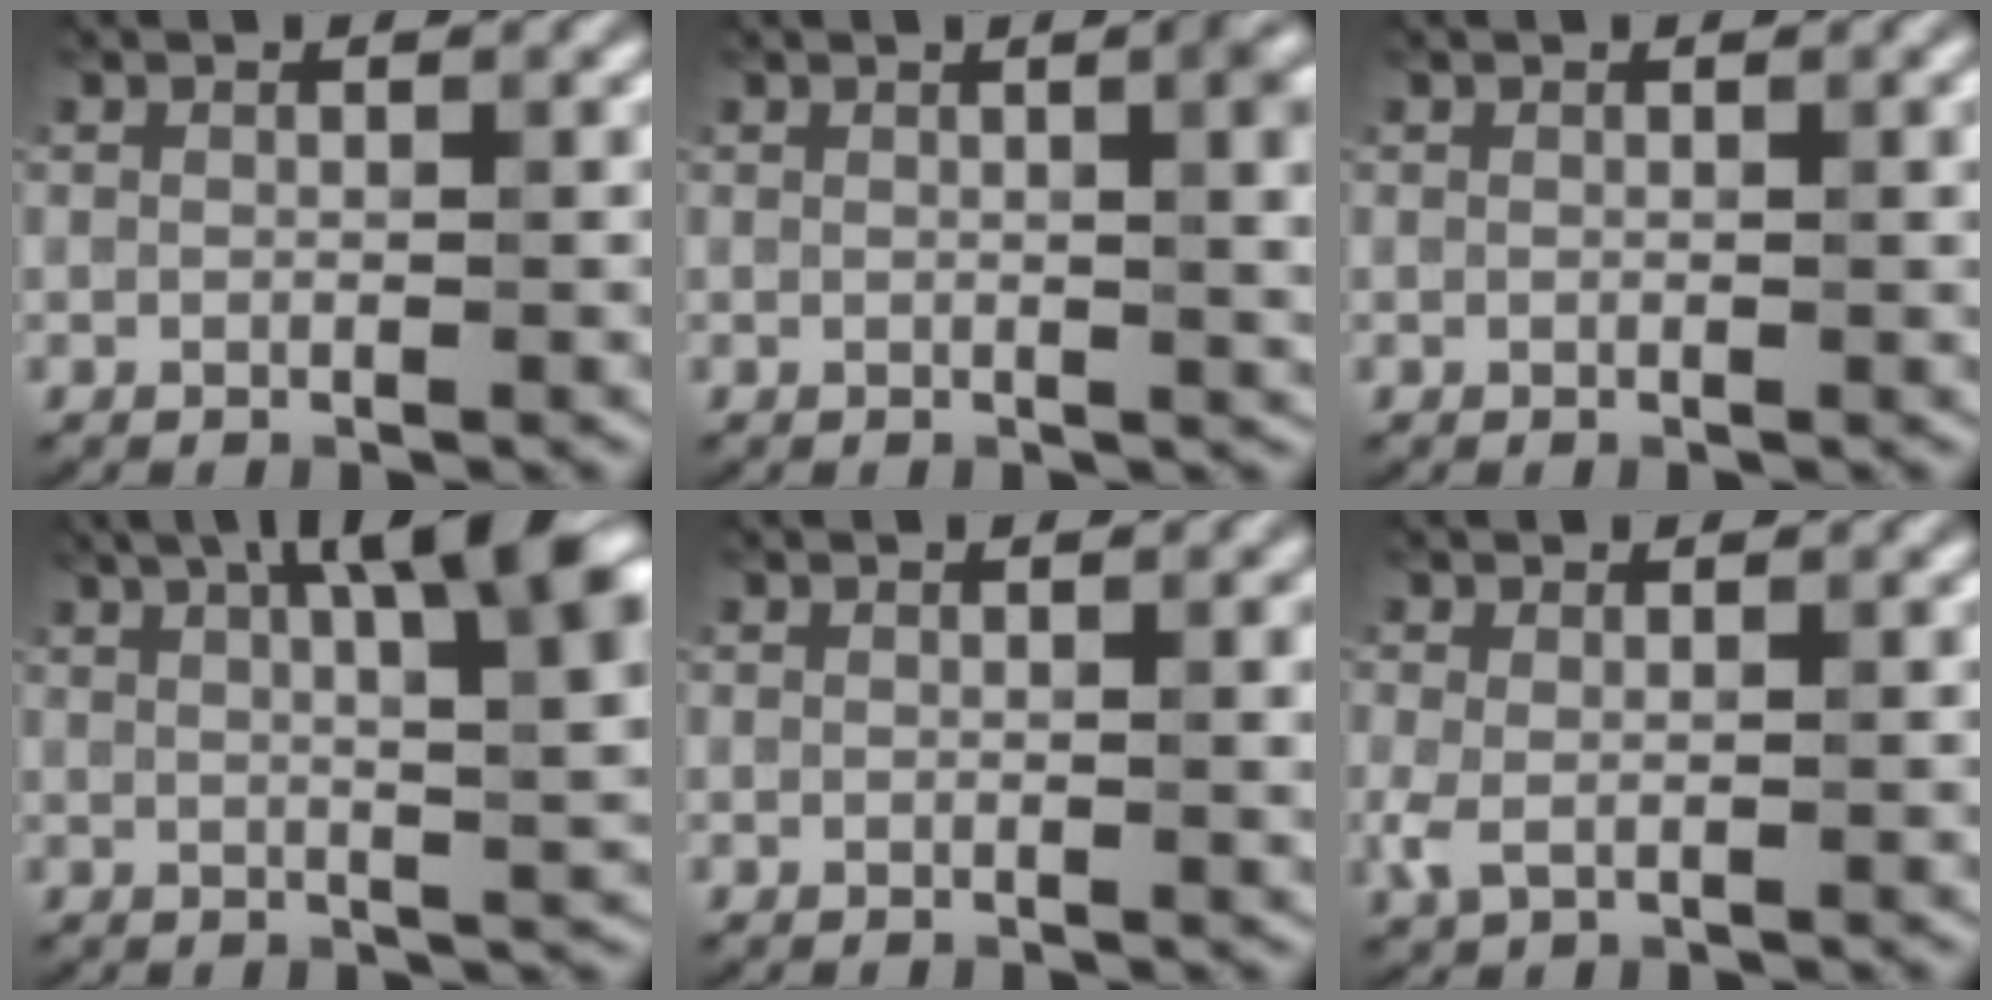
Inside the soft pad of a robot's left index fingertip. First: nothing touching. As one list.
[{"total": 6.5, "force": [1.3, 2.5, 5.8], "torque": [-0.037, 0.013, 0.015]}, {"total": 0.9, "force": [0.3, 0.2, 0.9], "torque": [-0.008, 0.002, 0.003]}, {"total": 12.6, "force": [5.2, 3.7, 10.9], "torque": [-0.116, 0.030, 0.067]}, {"total": 1.8, "force": [0.3, 0.5, 1.7], "torque": [-0.017, 0.002, 0.002]}, {"total": 1.5, "force": [-0.1, 0.8, 1.3], "torque": [-0.031, -0.003, -0.002]}]